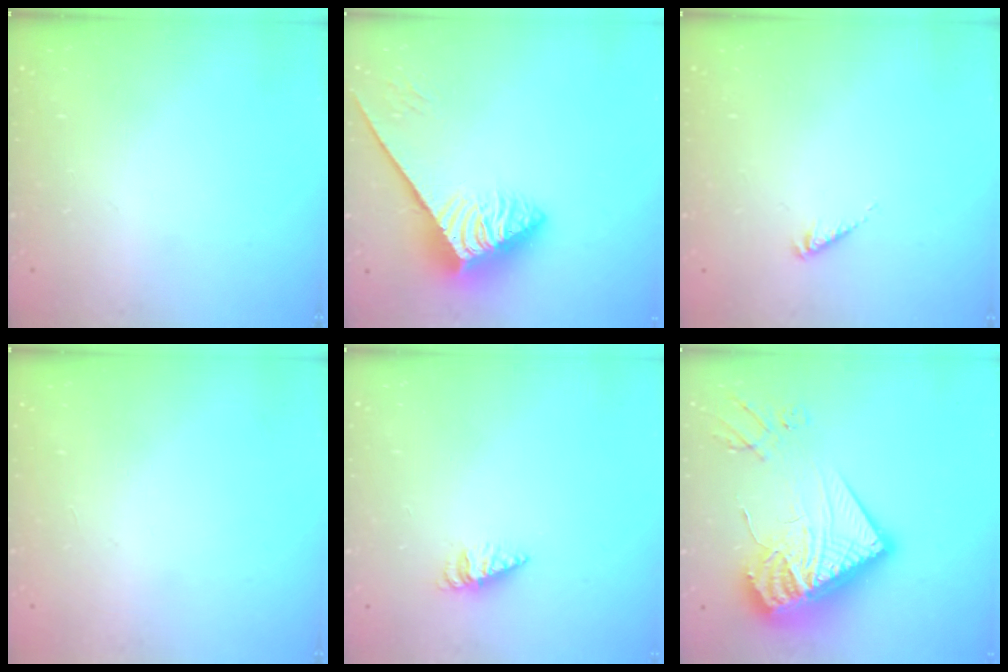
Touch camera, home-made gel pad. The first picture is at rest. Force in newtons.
{"total": 5.0, "press": 5.0, "slide": 0.4}
{"total": 2.0, "press": 2.0, "slide": 0.5}
{"total": 0.0}
{"total": 2.6, "press": 2.6, "slide": 0.4}
{"total": 26.4, "press": 26.3, "slide": 2.2}